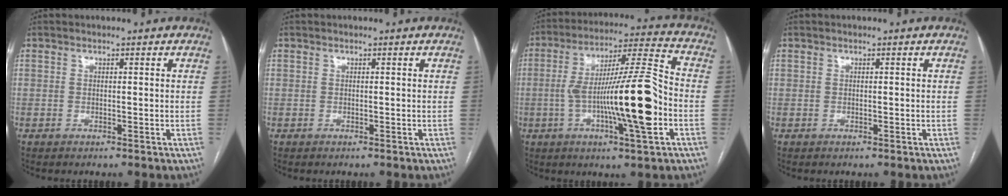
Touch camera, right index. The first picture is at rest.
{"total": 0.0}
{"total": 17.9, "force": [-3.9, 1.1, 17.4], "torque": [-0.298, 0.003, -0.066]}
{"total": 0.0}